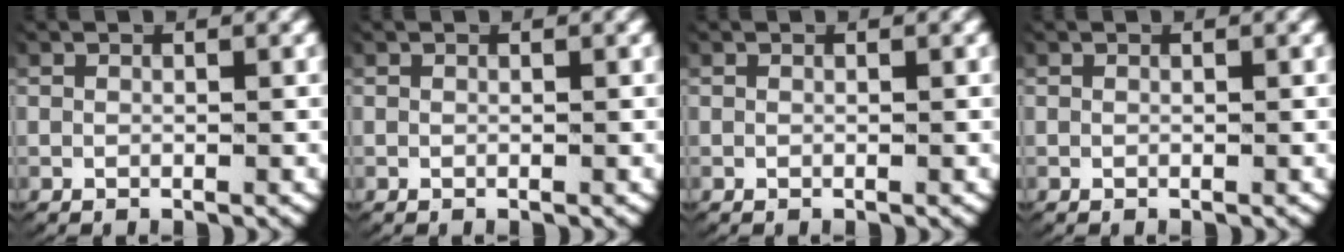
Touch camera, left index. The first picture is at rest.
{"total": 0.0}
{"total": 0.0}
{"total": 0.0}